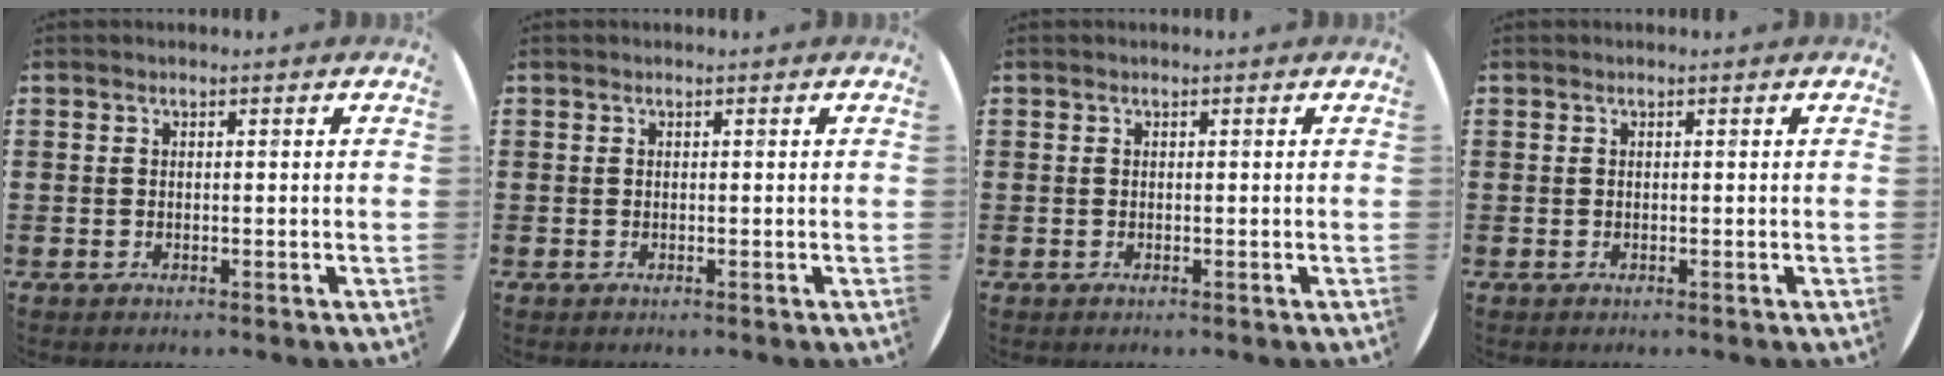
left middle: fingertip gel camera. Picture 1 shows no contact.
{"total": 0.0}
{"total": 0.0}
{"total": 0.0}